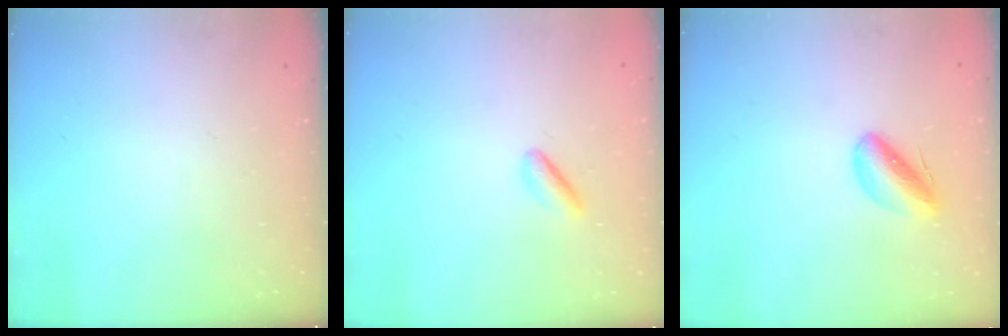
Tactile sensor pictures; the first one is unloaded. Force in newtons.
{"total": 3.7, "press": 3.4, "slide": 1.4}
{"total": 6.2, "press": 5.9, "slide": 2.0}